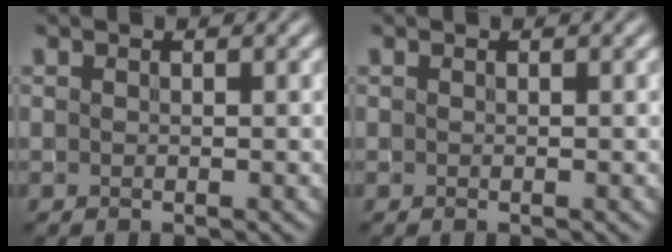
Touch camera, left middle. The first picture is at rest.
{"total": 0.0}